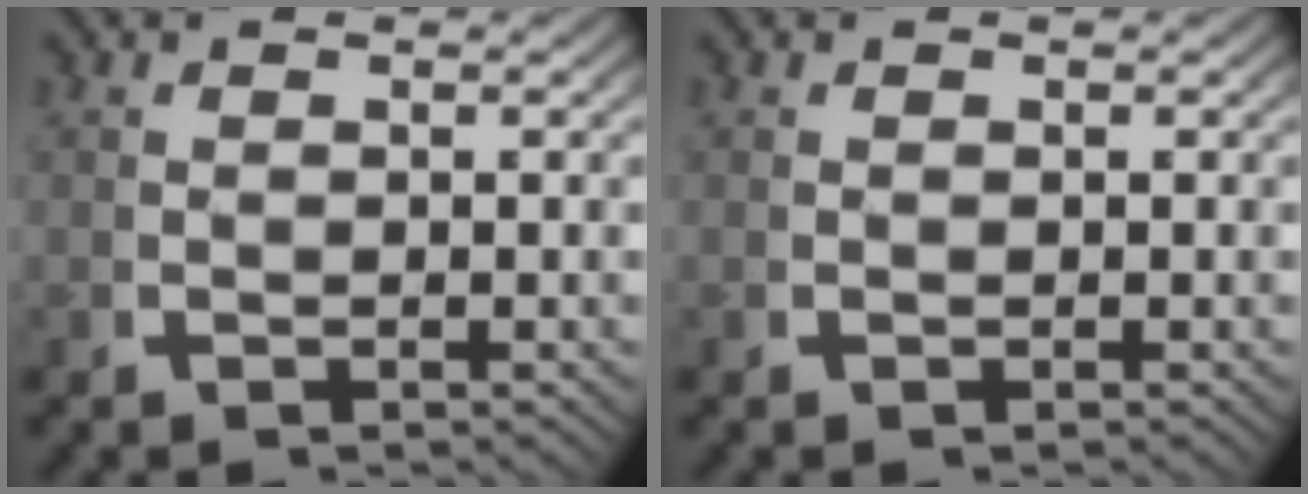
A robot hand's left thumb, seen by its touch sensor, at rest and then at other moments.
{"total": 0.0}